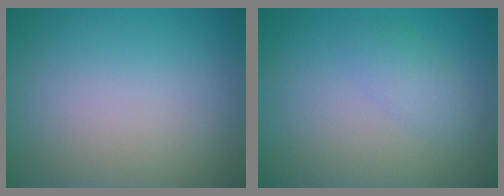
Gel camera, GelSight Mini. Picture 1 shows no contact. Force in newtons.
{"total": 1.9, "press": 1.9, "slide": 0.0}